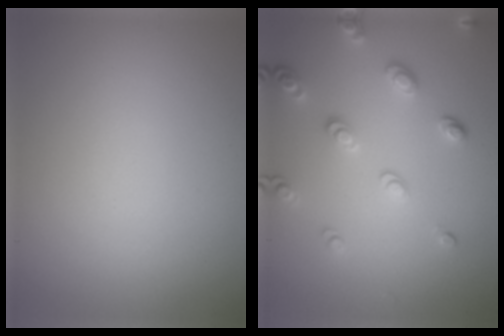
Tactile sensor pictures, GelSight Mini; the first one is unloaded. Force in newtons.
{"total": 2.9, "press": 2.6, "slide": 1.3}